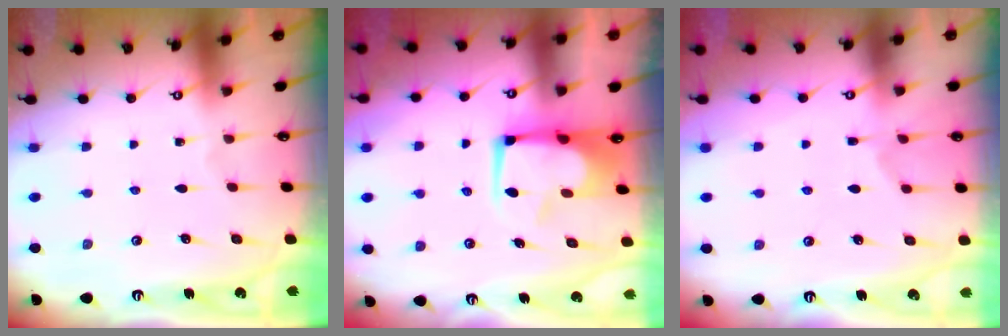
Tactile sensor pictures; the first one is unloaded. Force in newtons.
{"total": 2.9, "press": 2.8, "slide": 0.8}
{"total": 2.6, "press": 2.3, "slide": 1.1}